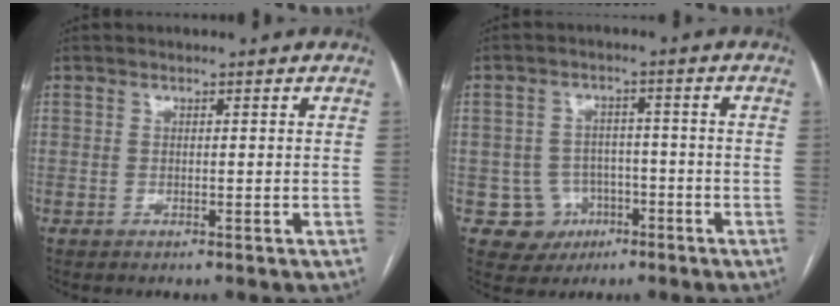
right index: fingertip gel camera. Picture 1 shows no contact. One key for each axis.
{"total": 6.2, "fx": -2.1, "fy": 5.9, "fz": 0.4, "tx": 0.005, "ty": 0.014, "tz": -0.022}